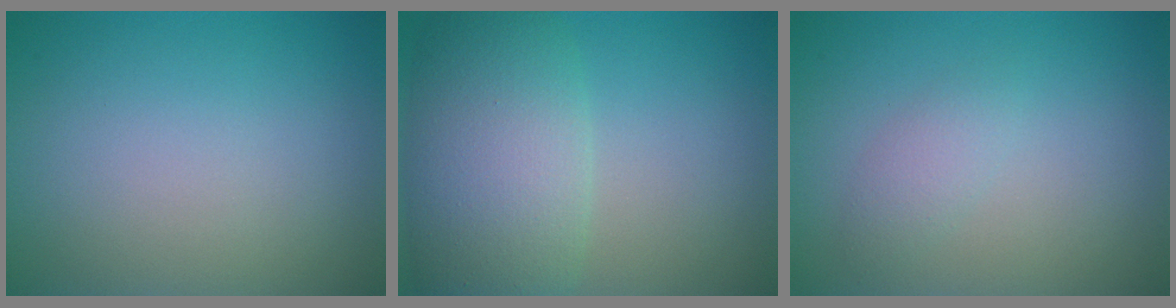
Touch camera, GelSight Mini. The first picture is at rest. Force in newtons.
{"total": 8.4, "press": 8.4, "slide": 0.4}
{"total": 1.4, "press": 1.4, "slide": 0.1}